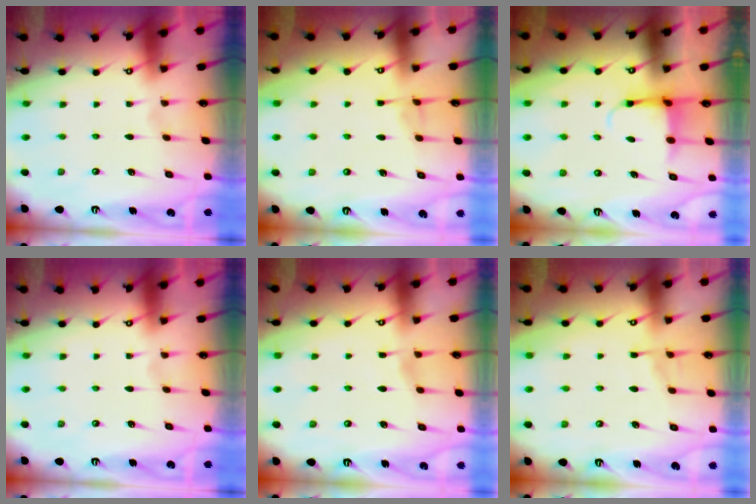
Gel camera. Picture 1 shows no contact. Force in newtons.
{"total": 3.8, "press": 3.8, "slide": 0.5}
{"total": 4.0, "press": 3.7, "slide": 1.3}
{"total": 0.0}
{"total": 3.4, "press": 3.3, "slide": 0.4}
{"total": 3.5, "press": 3.4, "slide": 0.6}